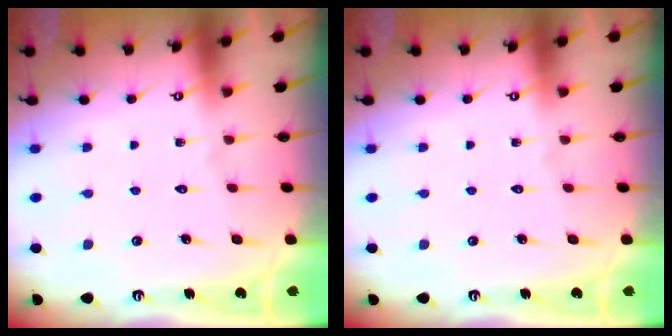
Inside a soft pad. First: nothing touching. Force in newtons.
{"total": 0.0}